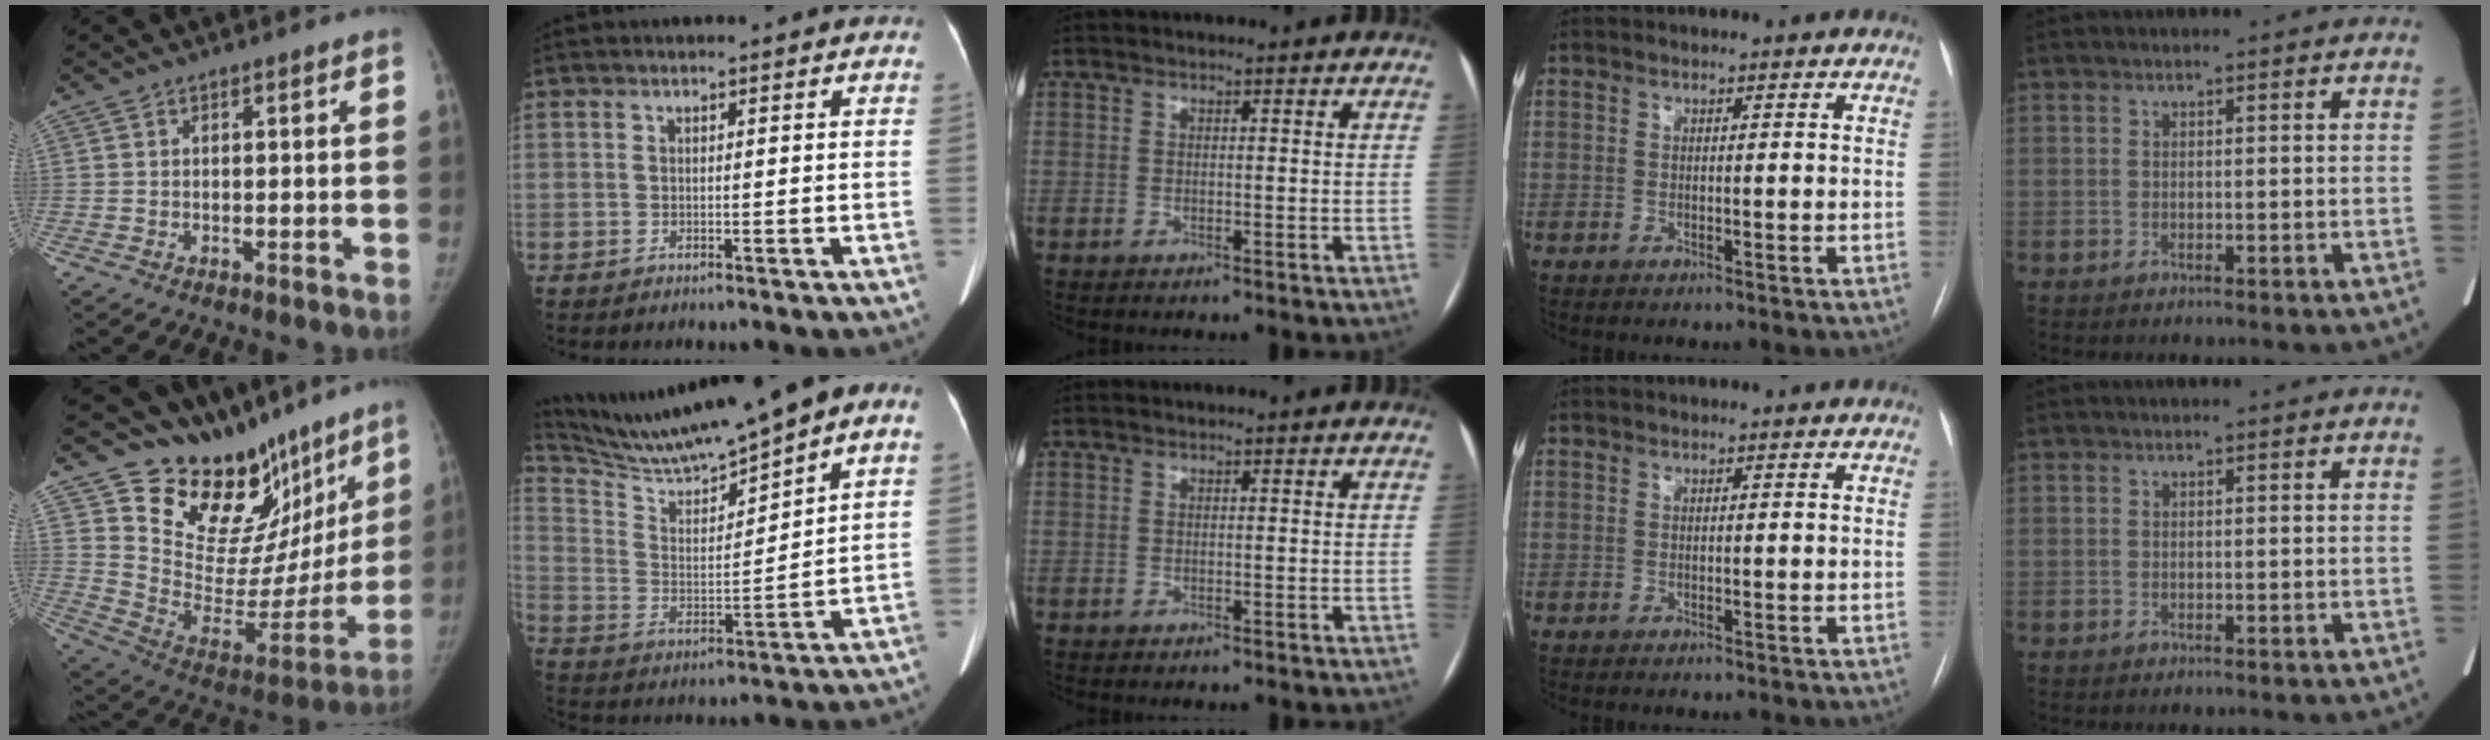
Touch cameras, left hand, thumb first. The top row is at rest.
{"thumb": {"total": 21.8, "force": [17.3, 11.3, 7.0], "torque": [-0.034, -0.127, 0.267]}, "index": {"total": 15.7, "force": [13.0, 0.1, 8.8], "torque": [-0.161, 0.017, 0.230]}}